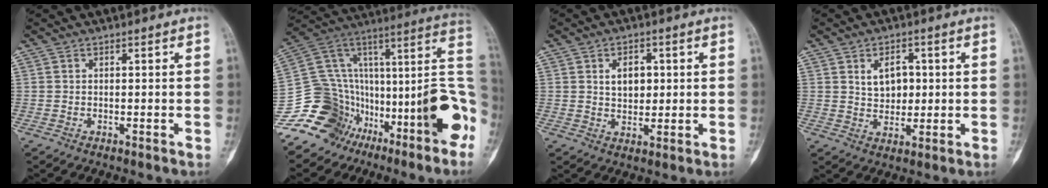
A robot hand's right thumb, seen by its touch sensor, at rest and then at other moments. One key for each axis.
{"total": 17.7, "fx": -9.6, "fy": 12.0, "fz": 8.8, "tx": -0.054, "ty": 0.163, "tz": -0.157}
{"total": 5.3, "fx": 1.3, "fy": 3.6, "fz": 3.7, "tx": -0.033, "ty": -0.006, "tz": 0.022}
{"total": 6.0, "fx": 1.5, "fy": 4.2, "fz": 4.0, "tx": -0.035, "ty": -0.007, "tz": 0.026}